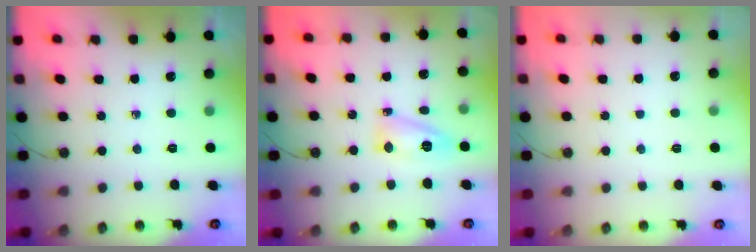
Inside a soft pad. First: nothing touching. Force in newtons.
{"total": 10.2, "press": 10.2, "slide": 0.7}
{"total": 1.0, "press": 1.0, "slide": 0.0}